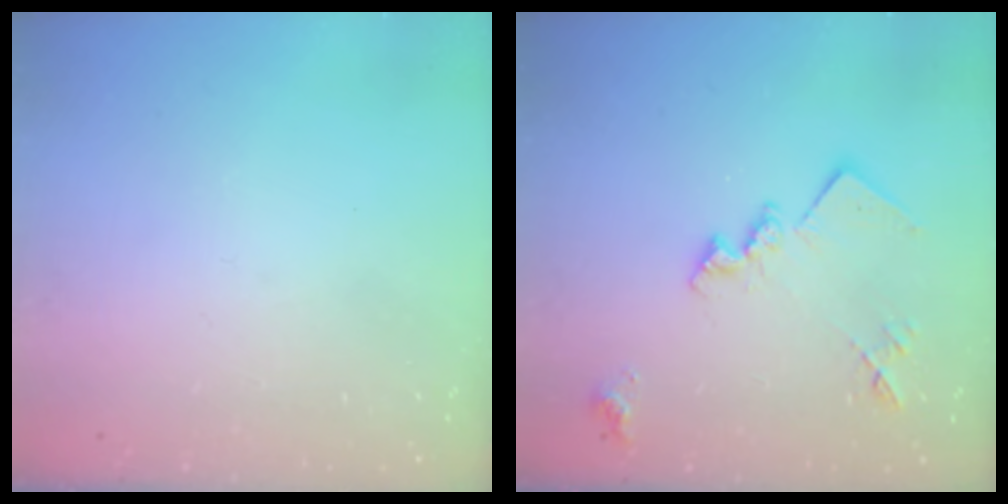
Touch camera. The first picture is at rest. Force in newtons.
{"total": 14.6, "press": 14.5, "slide": 0.6}